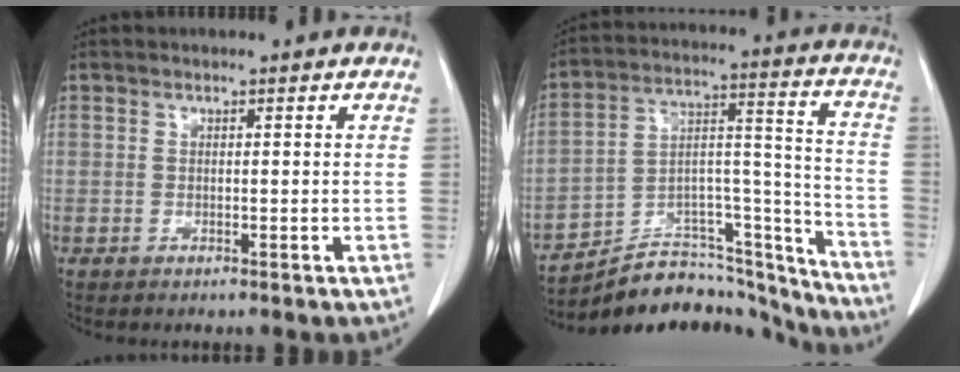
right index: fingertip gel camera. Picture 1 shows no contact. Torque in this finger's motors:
{"motor_torque": [-1.20, -0.94, -1.06, -0.21]}